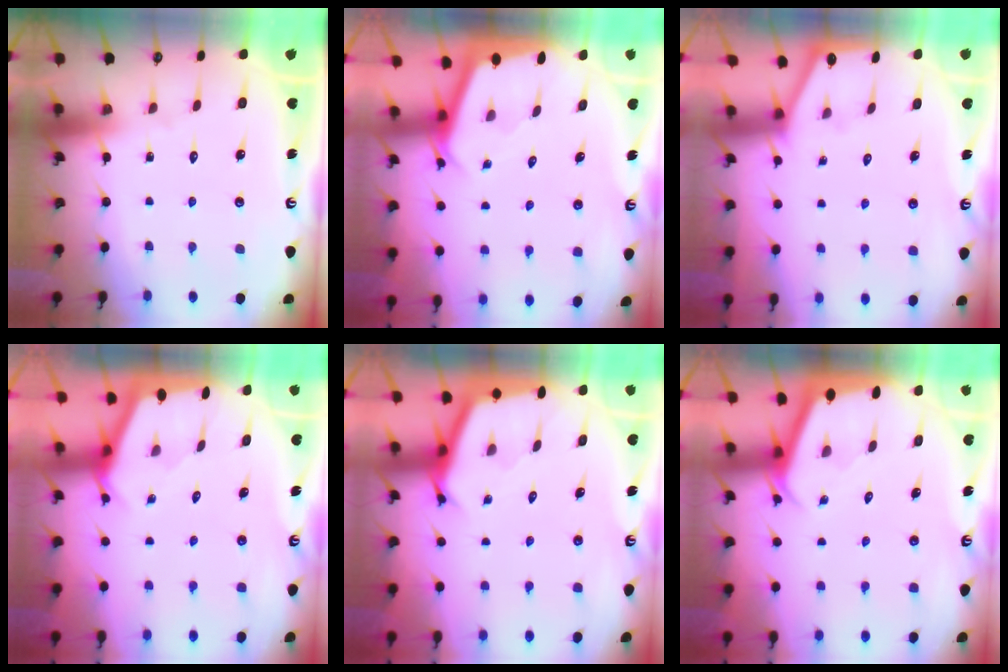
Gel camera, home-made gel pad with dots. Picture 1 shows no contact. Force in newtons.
{"total": 2.1, "press": 2.1, "slide": 0.1}
{"total": 0.0}
{"total": 2.3, "press": 2.3, "slide": 0.3}
{"total": 2.7, "press": 2.7, "slide": 0.1}
{"total": 2.2, "press": 2.2, "slide": 0.1}